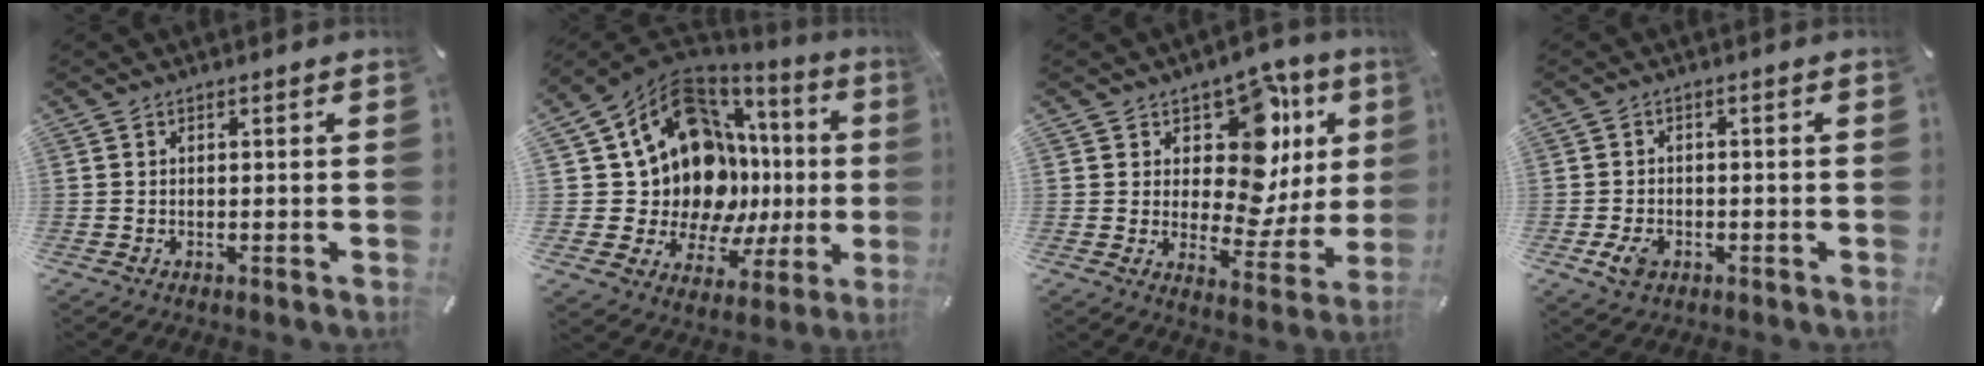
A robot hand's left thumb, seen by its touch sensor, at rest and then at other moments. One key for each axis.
{"total": 19.6, "fx": 5.3, "fy": 13.6, "fz": 13.0, "tx": -0.217, "ty": -0.081, "tz": 0.117}
{"total": 14.1, "fx": 6.1, "fy": 9.1, "fz": 8.8, "tx": -0.112, "ty": -0.065, "tz": 0.104}
{"total": 4.2, "fx": -1.6, "fy": 3.0, "fz": 2.5, "tx": -0.061, "ty": 0.002, "tz": -0.033}